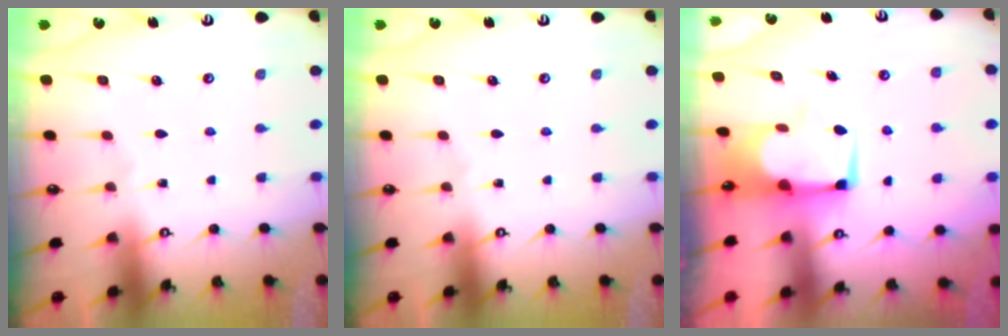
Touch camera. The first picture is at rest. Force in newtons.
{"total": 0.0}
{"total": 4.7, "press": 4.6, "slide": 1.0}